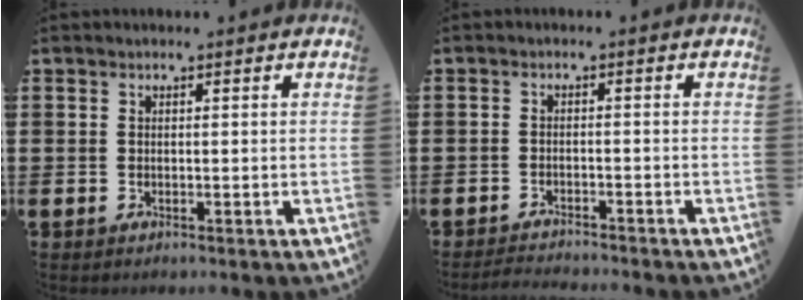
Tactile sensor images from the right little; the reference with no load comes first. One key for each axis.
{"total": 1.8, "fx": -1.8, "fy": -0.1, "fz": 0.1, "tx": -0.003, "ty": 0.003, "tz": -0.037}